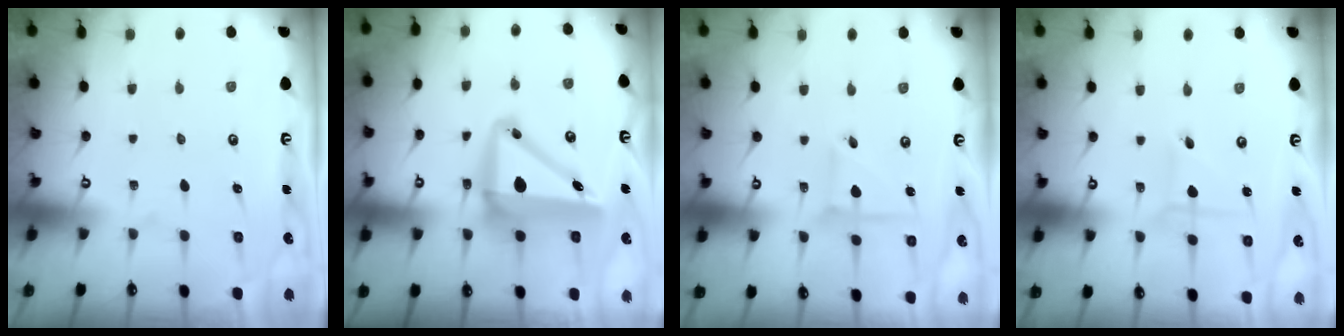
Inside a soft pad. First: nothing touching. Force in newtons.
{"total": 11.4, "press": 10.9, "slide": 3.5}
{"total": 3.6, "press": 3.6, "slide": 0.4}
{"total": 1.1, "press": 1.1, "slide": 0.1}